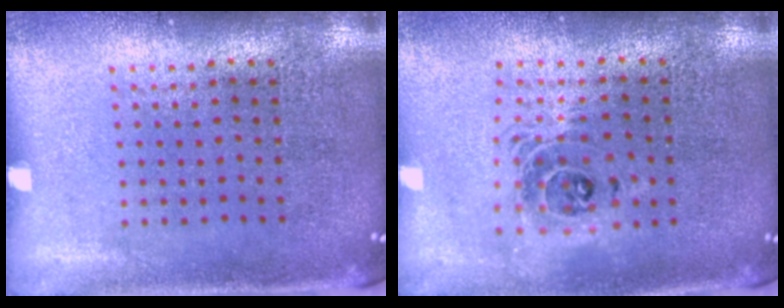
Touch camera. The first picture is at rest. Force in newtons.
{"total": 1.7, "press": 1.4, "slide": 1.0}